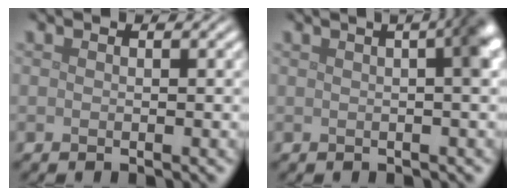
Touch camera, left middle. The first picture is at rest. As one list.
[{"total": 6.1, "force": [1.1, 2.7, 5.4], "torque": [-0.017, 0.034, -0.004]}]